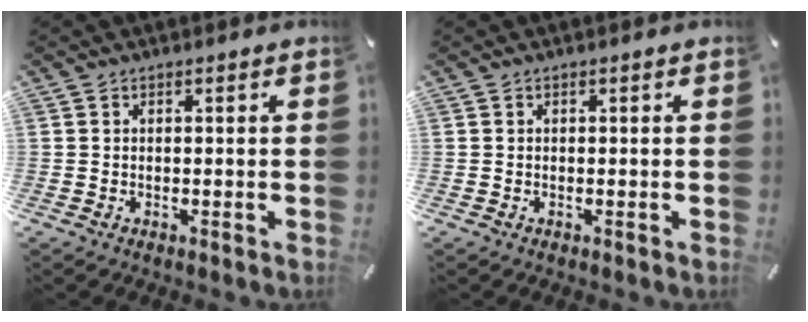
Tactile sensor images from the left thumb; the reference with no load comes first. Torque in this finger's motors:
{"motor_torque": [0.00, 0.00, 0.00, 0.05, 0.00]}